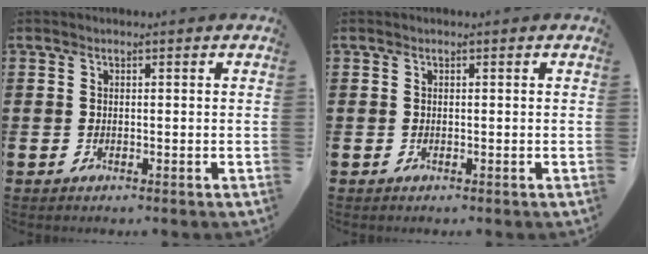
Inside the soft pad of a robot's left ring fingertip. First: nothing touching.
{"total": 0.0}